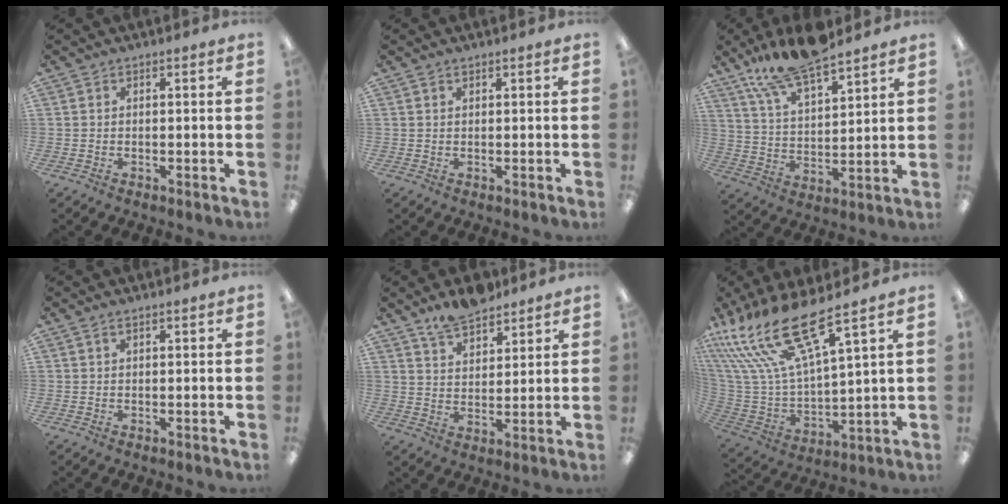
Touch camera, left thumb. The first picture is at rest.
{"total": 0.8, "force": [0.6, 0.2, 0.4], "torque": [-0.009, 0.001, 0.011]}
{"total": 14.7, "force": [12.0, 4.1, 7.5], "torque": [-0.145, -0.062, 0.212]}
{"total": 1.1, "force": [0.6, 0.4, 0.9], "torque": [-0.019, 0.002, 0.011]}
{"total": 8.1, "force": [7.1, 3.1, 2.5], "torque": [-0.042, -0.040, 0.132]}
{"total": 20.7, "force": [14.8, 5.3, 13.5], "torque": [-0.301, -0.107, 0.255]}